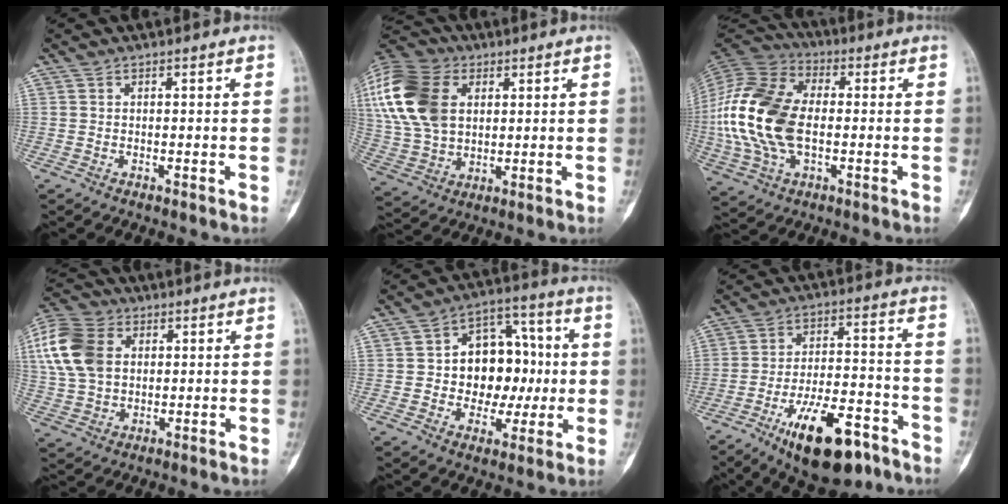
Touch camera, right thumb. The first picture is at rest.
{"total": 21.3, "force": [5.3, 14.9, 14.2], "torque": [-0.300, 0.006, 0.098]}
{"total": 20.5, "force": [-1.4, 12.7, 16.1], "torque": [-0.340, 0.014, -0.026]}
{"total": 15.4, "force": [3.4, 11.1, 10.2], "torque": [-0.203, 0.009, 0.062]}
{"total": 15.1, "force": [-0.1, 11.2, 10.1], "torque": [-0.087, 0.036, 0.001]}
{"total": 17.6, "force": [-10.2, 7.1, 12.4], "torque": [-0.177, 0.066, -0.156]}